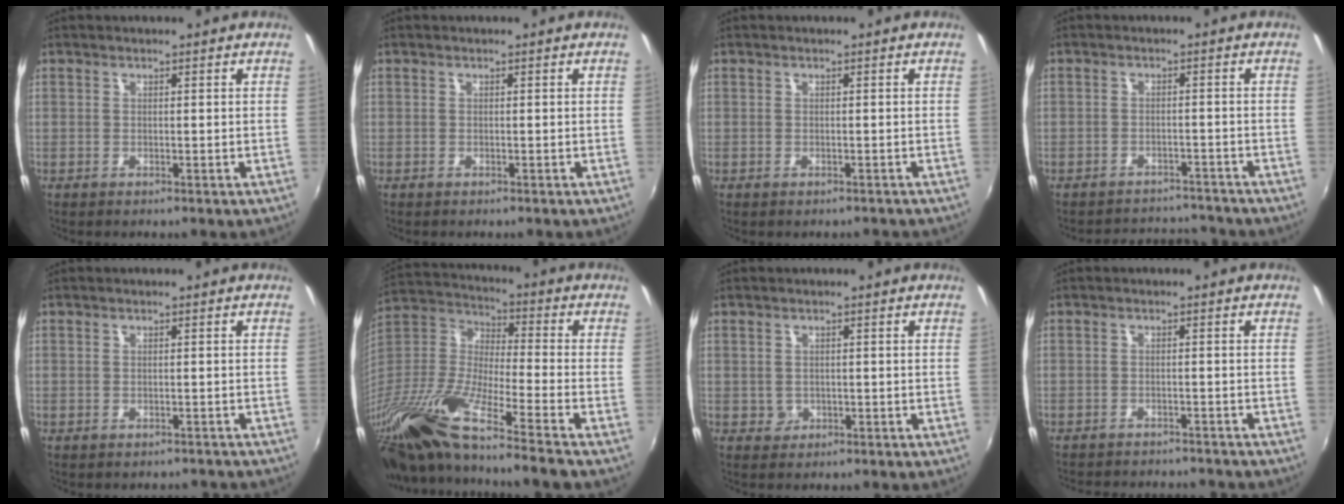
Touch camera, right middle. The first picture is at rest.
{"total": 0.0}
{"total": 1.3, "force": [-1.1, 0.7, 0.4], "torque": [-0.009, -0.004, -0.012]}
{"total": 8.2, "force": [-7.5, 3.2, 1.2], "torque": [-0.034, 0.026, -0.098]}
{"total": 3.1, "force": [-2.8, 1.2, 0.8], "torque": [-0.011, -0.008, -0.031]}
{"total": 25.1, "force": [-18.3, 1.7, 17.1], "torque": [-0.301, -0.051, -0.340]}
{"total": 1.4, "force": [-0.2, 1.4, 0.2], "torque": [0.000, -0.001, -0.001]}
{"total": 9.9, "force": [-9.0, 2.4, 3.2], "torque": [-0.077, -0.015, -0.126]}